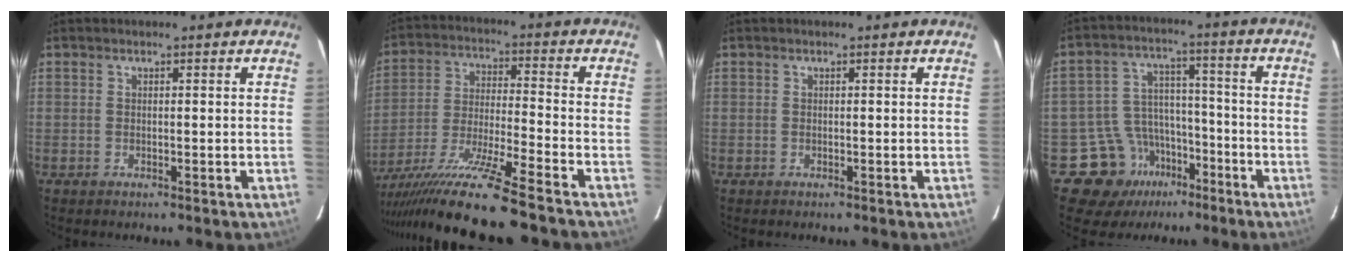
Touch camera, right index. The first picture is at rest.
{"total": 15.3, "force": [-12.6, -1.6, 8.6], "torque": [-0.168, -0.029, -0.224]}
{"total": 0.0}
{"total": 11.2, "force": [-6.4, 9.0, 2.1], "torque": [-0.031, 0.058, -0.086]}